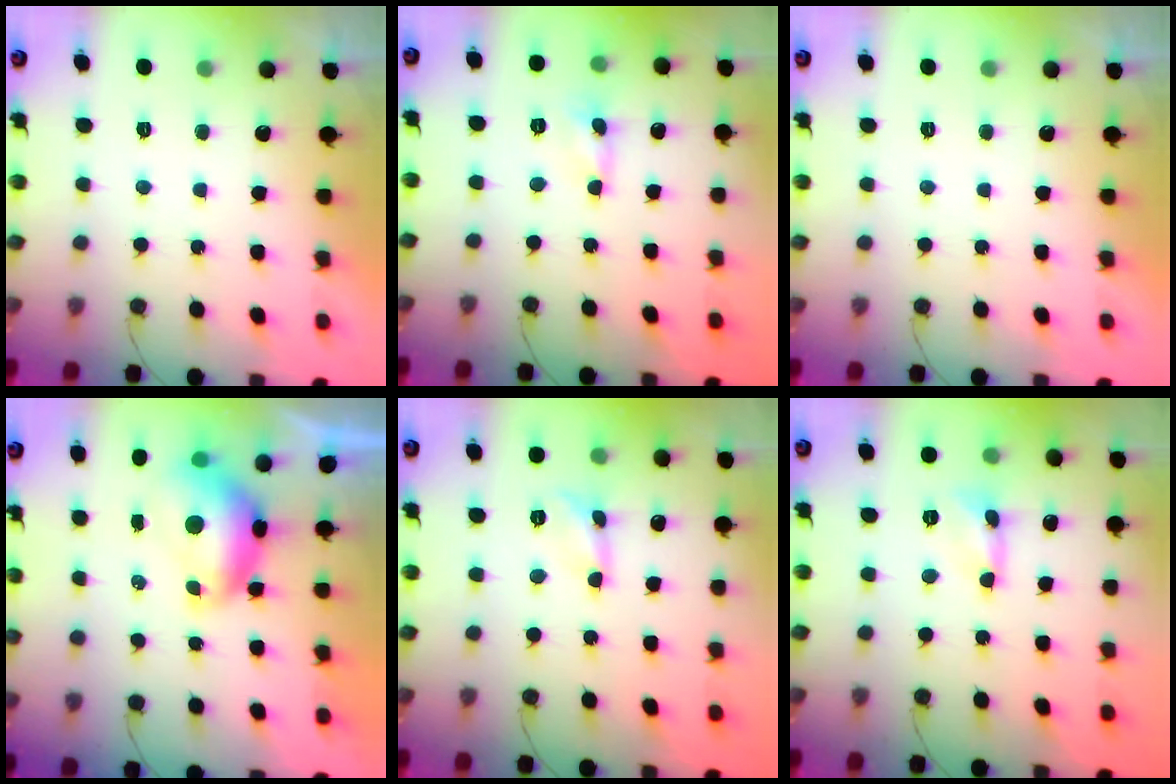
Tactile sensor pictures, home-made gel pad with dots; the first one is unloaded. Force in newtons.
{"total": 0.0}
{"total": 0.0}
{"total": 7.6, "press": 7.5, "slide": 0.9}
{"total": 2.3, "press": 2.3, "slide": 0.2}
{"total": 1.0, "press": 1.0, "slide": 0.1}